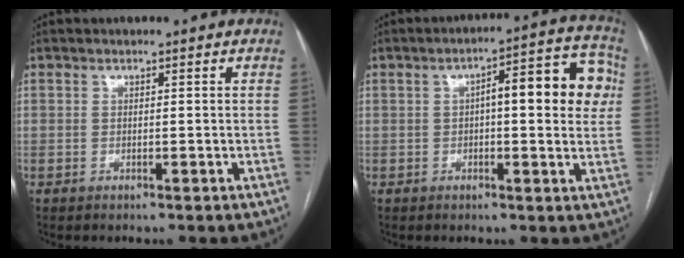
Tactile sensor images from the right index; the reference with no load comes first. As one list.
[{"total": 11.9, "force": [1.8, 3.2, 11.4], "torque": [-0.139, 0.037, 0.018]}]